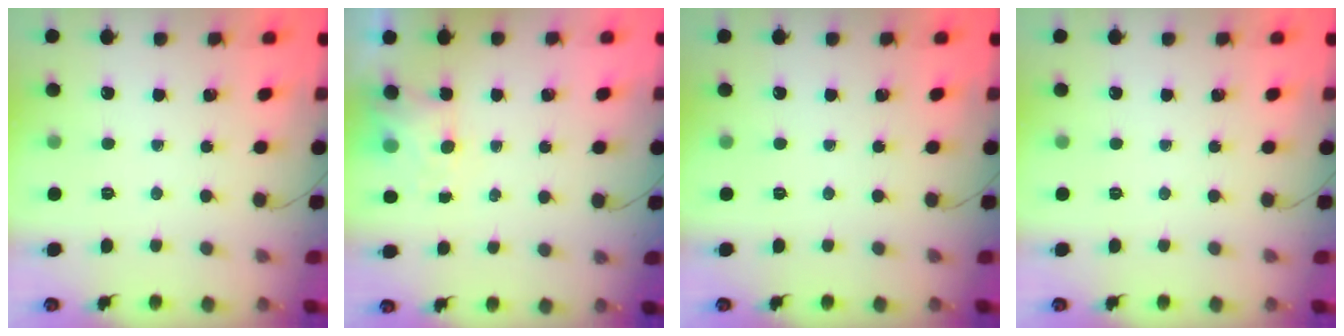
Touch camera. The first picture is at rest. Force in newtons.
{"total": 3.8, "press": 3.7, "slide": 1.1}
{"total": 0.0}
{"total": 0.0}